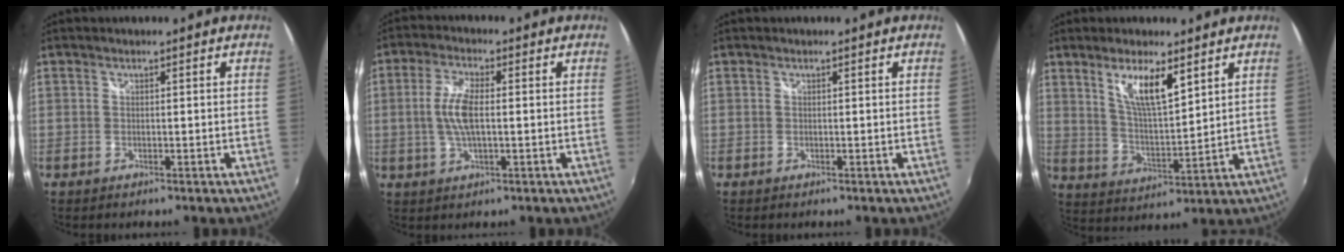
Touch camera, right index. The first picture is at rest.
{"total": 6.7, "force": [-0.1, 2.4, 6.3], "torque": [-0.129, 0.003, -0.001]}
{"total": 0.0}
{"total": 9.2, "force": [5.3, 2.3, 7.2], "torque": [-0.127, -0.004, 0.103]}